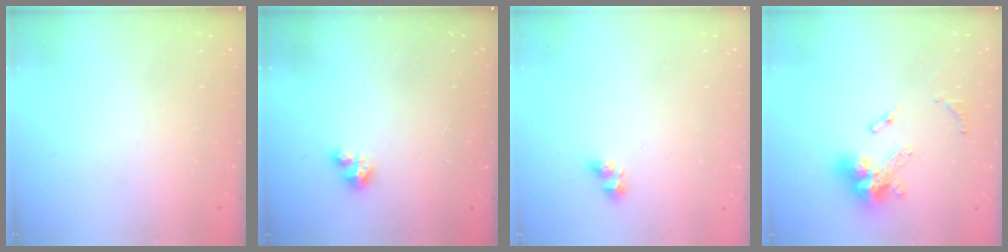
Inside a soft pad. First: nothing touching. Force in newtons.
{"total": 2.9, "press": 2.9, "slide": 0.2}
{"total": 5.0, "press": 5.0, "slide": 0.4}
{"total": 12.8, "press": 12.7, "slide": 1.4}